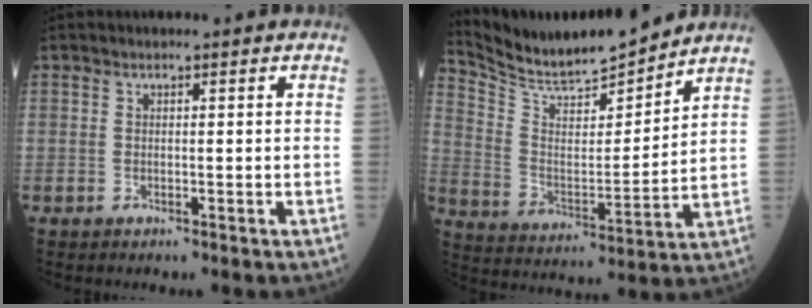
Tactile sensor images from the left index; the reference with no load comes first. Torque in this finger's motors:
{"motor_torque": [-0.19, -0.23, -0.06, 0.00]}